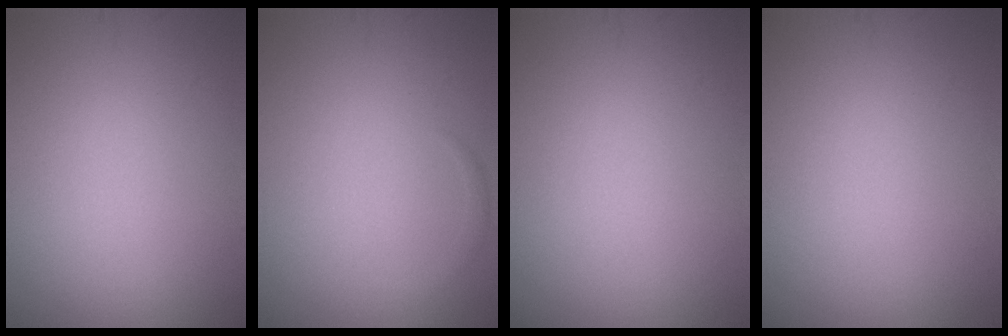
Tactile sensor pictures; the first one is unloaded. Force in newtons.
{"total": 0.6, "press": 0.6, "slide": 0.1}
{"total": 0.0}
{"total": 0.0}